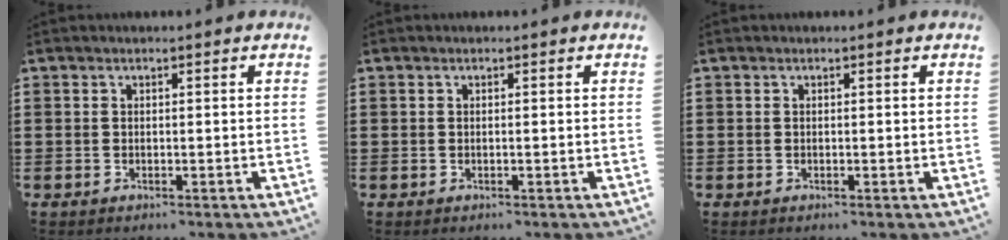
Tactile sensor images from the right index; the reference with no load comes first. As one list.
[{"total": 0.0}, {"total": 0.0}]